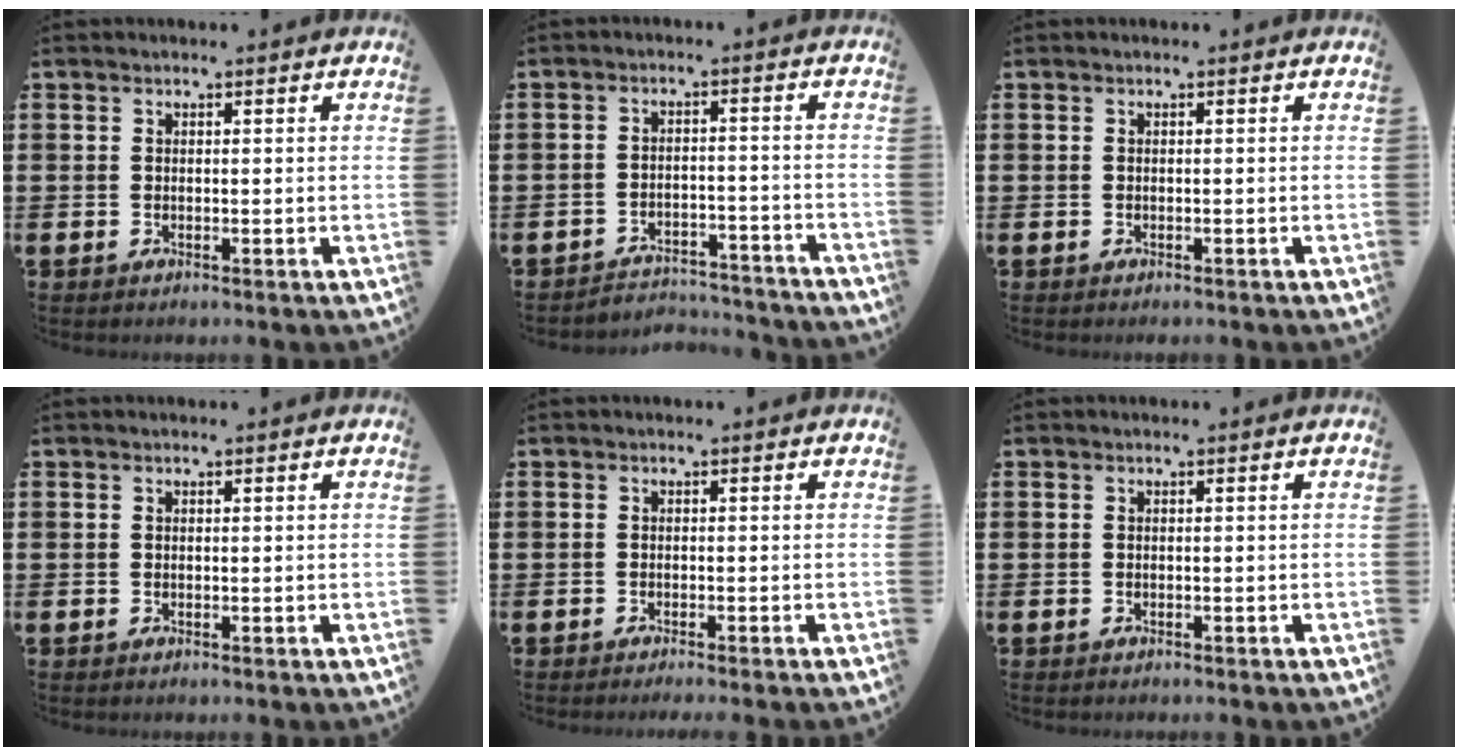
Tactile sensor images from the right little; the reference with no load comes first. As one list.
[{"total": 3.5, "force": [-3.5, 0.3, 0.1], "torque": [-0.007, 0.006, -0.076]}, {"total": 0.0}, {"total": 0.0}, {"total": 0.6, "force": [-0.6, -0.2, 0.1], "torque": [-0.001, -0.002, -0.012]}, {"total": 0.0}]